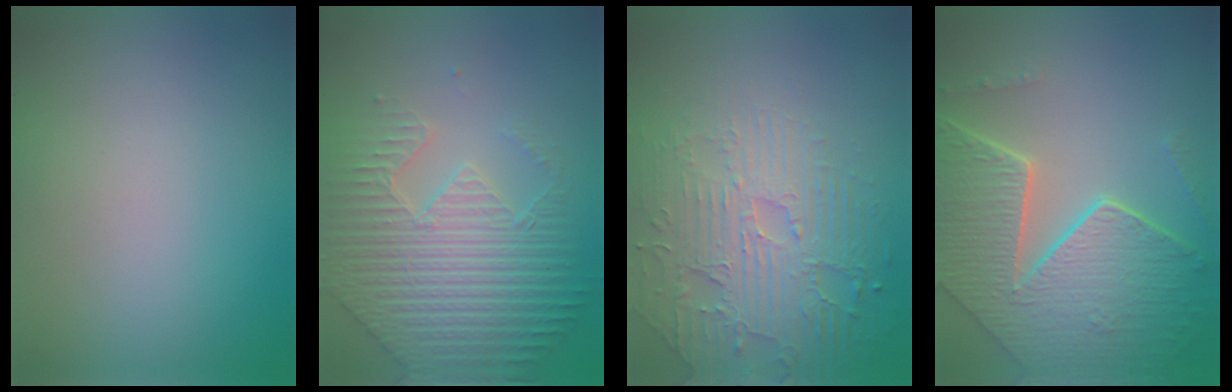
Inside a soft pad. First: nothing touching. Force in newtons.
{"total": 6.6, "press": 5.3, "slide": 4.0}
{"total": 4.4, "press": 4.2, "slide": 1.4}
{"total": 8.2, "press": 5.9, "slide": 5.7}